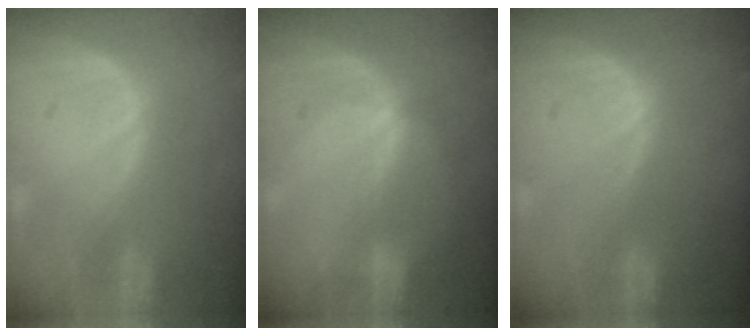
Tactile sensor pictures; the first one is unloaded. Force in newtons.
{"total": 1.3, "press": 0.9, "slide": 0.9}
{"total": 0.0}